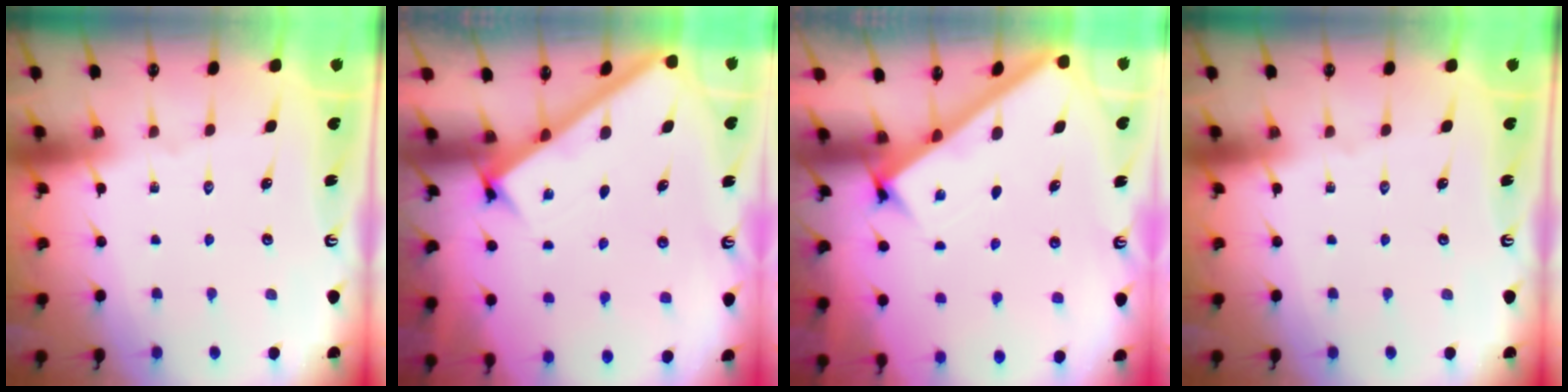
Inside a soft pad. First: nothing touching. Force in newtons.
{"total": 2.3, "press": 2.3, "slide": 0.3}
{"total": 2.8, "press": 2.8, "slide": 0.4}
{"total": 0.0}